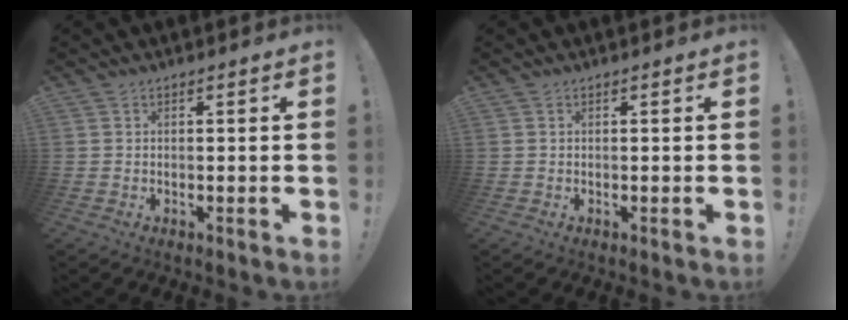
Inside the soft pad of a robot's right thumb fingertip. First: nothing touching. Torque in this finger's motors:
{"motor_torque": [0.05, 0.22, 0.04, -0.13, 0.00]}